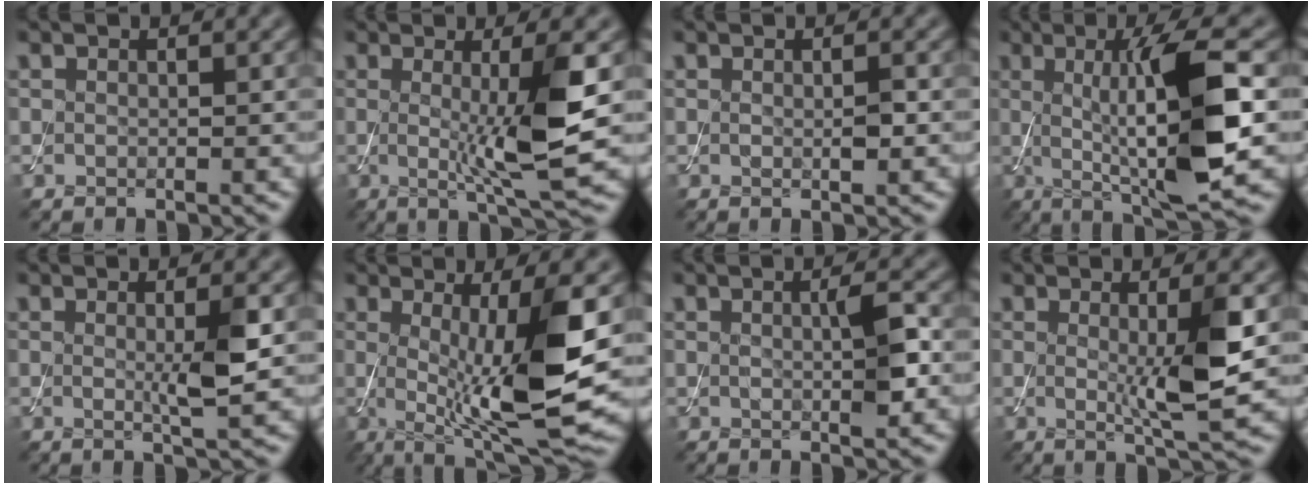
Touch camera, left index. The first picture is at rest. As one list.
[{"total": 7.0, "force": [0.0, 1.0, 7.0], "torque": [-0.114, -0.013, 0.005]}, {"total": 1.0, "force": [0.0, 0.3, 1.0], "torque": [-0.020, -0.002, 0.000]}, {"total": 10.7, "force": [0.1, 2.2, 10.4], "torque": [-0.159, -0.003, 0.008]}, {"total": 2.9, "force": [0.0, 0.3, 2.9], "torque": [-0.052, -0.007, 0.000]}, {"total": 11.3, "force": [-0.3, 2.5, 11.0], "torque": [-0.178, -0.018, 0.005]}, {"total": 2.7, "force": [0.1, 0.4, 2.7], "torque": [-0.044, -0.001, 0.000]}, {"total": 5.4, "force": [0.1, 0.8, 5.3], "torque": [-0.089, -0.010, 0.004]}]